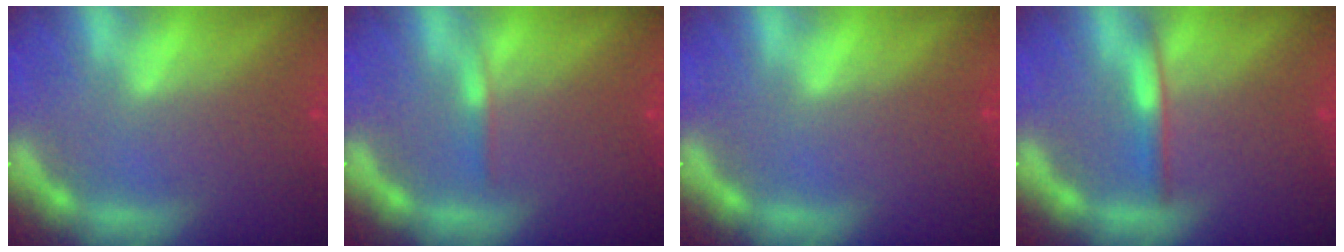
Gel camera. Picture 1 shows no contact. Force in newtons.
{"total": 0.9}
{"total": 0.0}
{"total": 2.0}